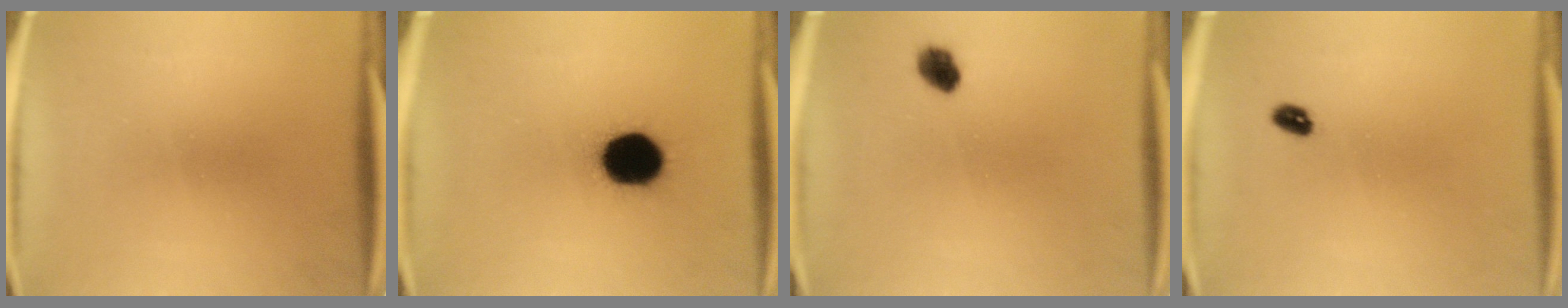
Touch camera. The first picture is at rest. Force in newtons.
{"total": 15.8}
{"total": 3.9}
{"total": 1.9}